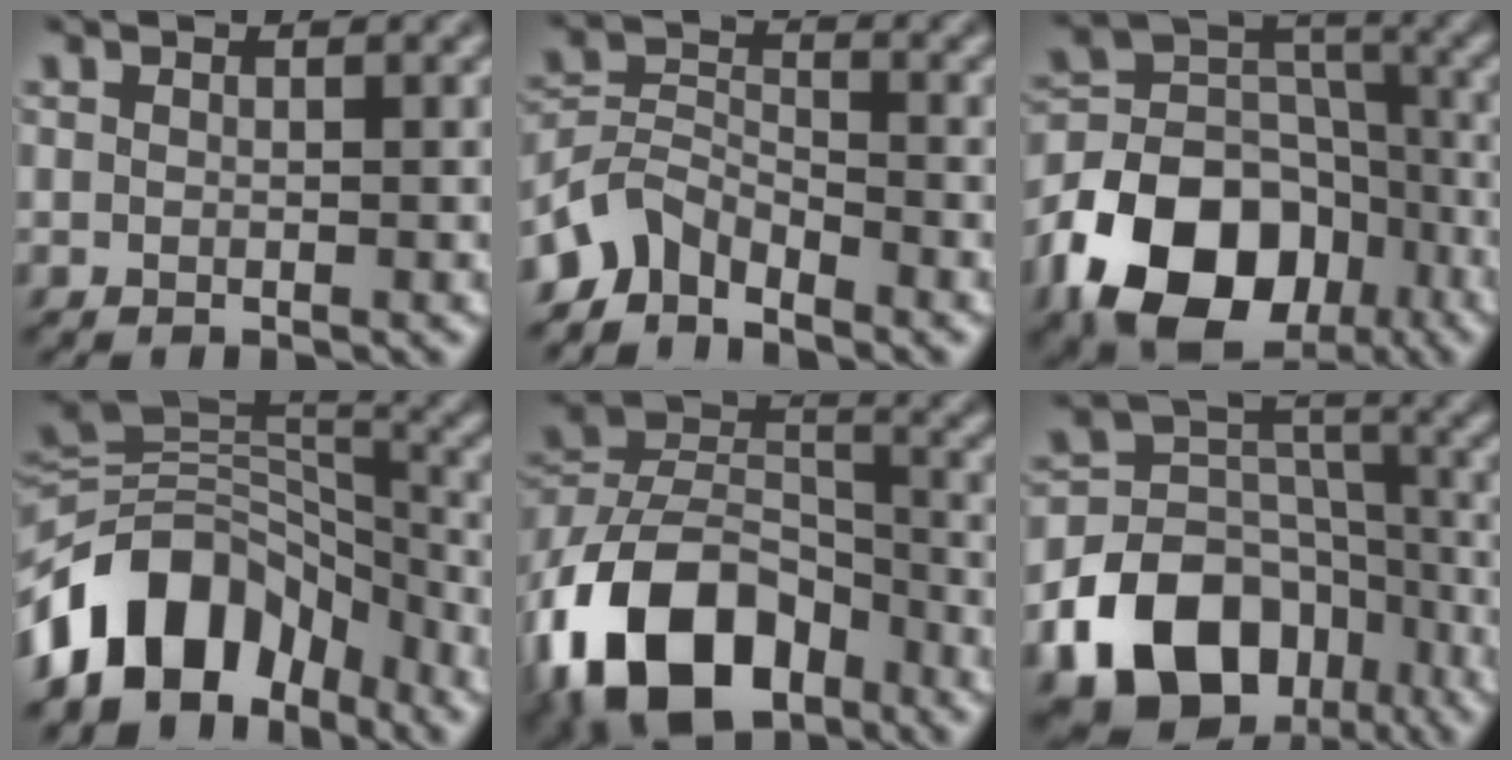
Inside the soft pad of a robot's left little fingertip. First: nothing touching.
{"total": 3.7, "force": [-3.3, 1.5, 0.6], "torque": [-0.011, 0.007, -0.079]}
{"total": 13.2, "force": [-6.5, 9.3, 6.8], "torque": [-0.147, 0.011, -0.129]}
{"total": 11.0, "force": [-6.2, 6.9, 5.8], "torque": [-0.092, 0.032, -0.130]}
{"total": 14.1, "force": [-8.0, 8.6, 7.8], "torque": [-0.168, 0.005, -0.159]}
{"total": 17.5, "force": [-9.8, 13.0, 6.6], "torque": [-0.132, -0.047, -0.175]}